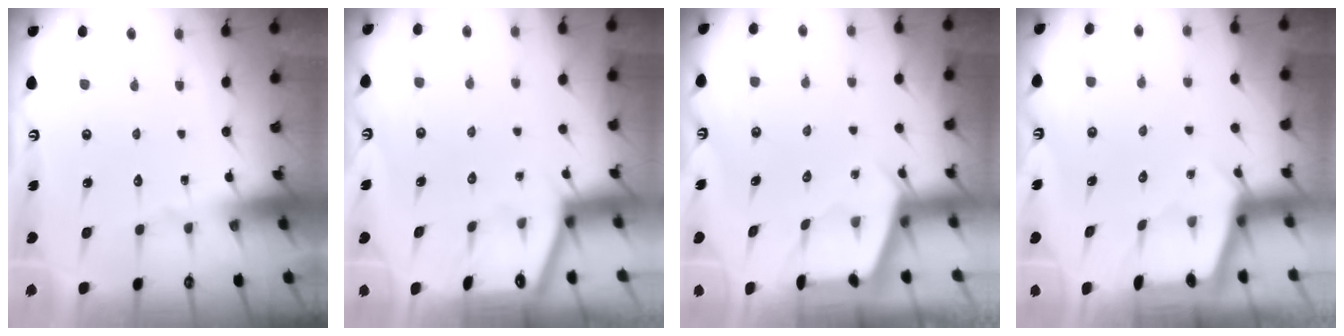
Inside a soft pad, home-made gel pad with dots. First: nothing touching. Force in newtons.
{"total": 1.3, "press": 1.2, "slide": 0.2}
{"total": 2.5, "press": 2.5, "slide": 0.3}
{"total": 2.2, "press": 2.1, "slide": 0.3}